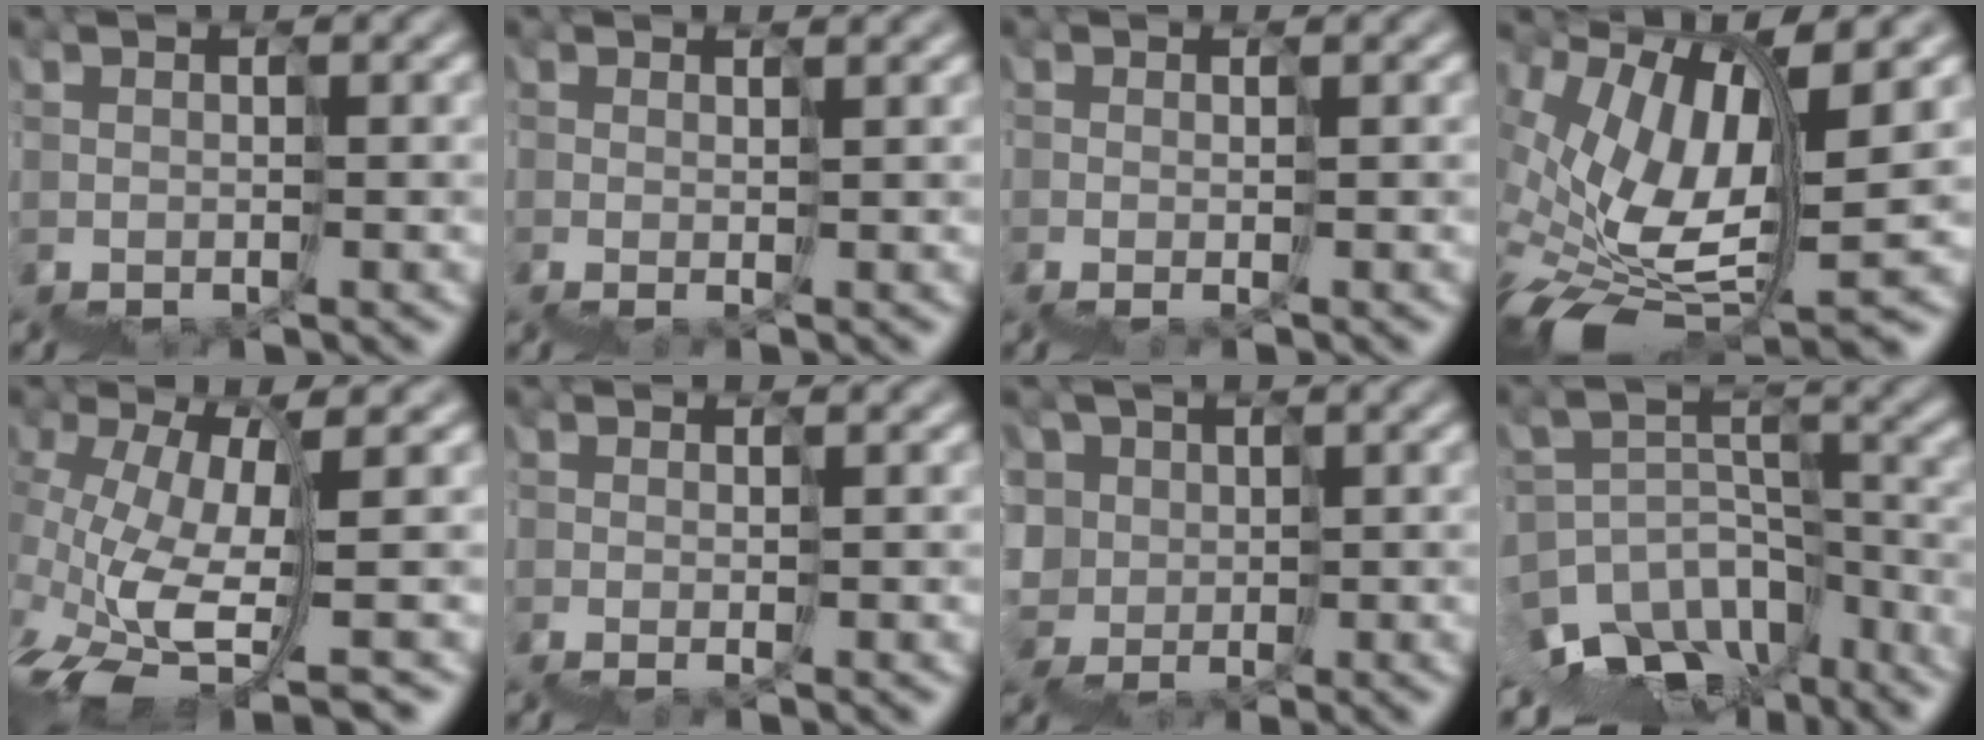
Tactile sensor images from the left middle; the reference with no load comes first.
{"total": 2.9, "force": [0.4, 1.3, 2.5], "torque": [-0.014, 0.008, 0.007]}
{"total": 2.8, "force": [-0.6, 1.0, 2.5], "torque": [-0.021, -0.009, -0.008]}
{"total": 7.7, "force": [1.3, 2.9, 7.0], "torque": [-0.158, 0.006, 0.035]}
{"total": 2.7, "force": [-0.6, 0.0, 2.6], "torque": [-0.076, 0.004, -0.010]}
{"total": 2.8, "force": [-0.8, 1.1, 2.4], "torque": [-0.027, -0.010, -0.008]}
{"total": 2.8, "force": [0.3, 2.5, -1.3], "torque": [0.011, 0.017, -0.005]}
{"total": 8.4, "force": [-7.9, 3.0, 0.2], "torque": [0.001, 0.031, -0.116]}